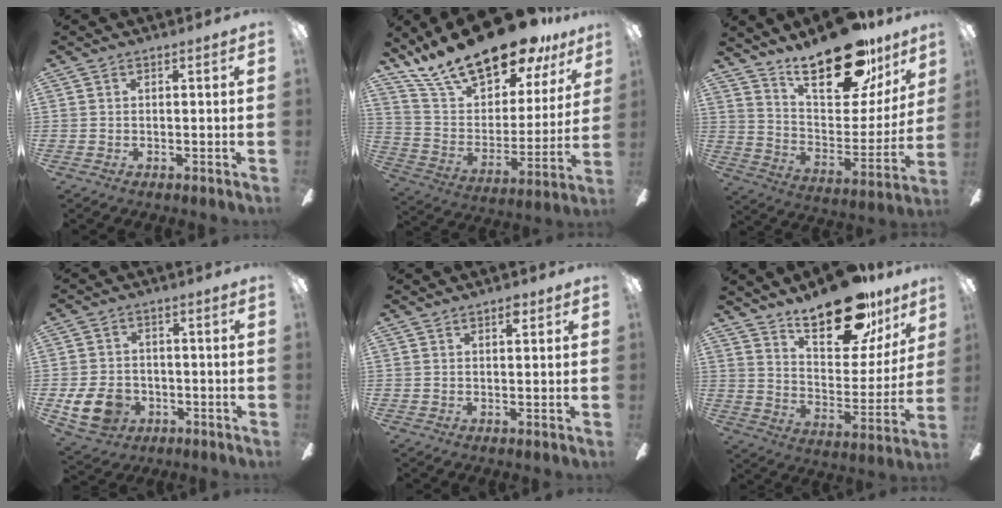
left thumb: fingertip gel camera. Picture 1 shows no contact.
{"total": 22.8, "force": [19.0, 7.4, 10.2], "torque": [-0.184, -0.133, 0.331]}
{"total": 25.3, "force": [19.0, 9.3, 13.9], "torque": [-0.212, -0.121, 0.322]}
{"total": 10.0, "force": [-3.1, 7.7, 5.5], "torque": [-0.134, 0.015, -0.056]}
{"total": 2.3, "force": [1.8, 0.8, 1.2], "torque": [-0.003, -0.008, 0.027]}
{"total": 22.6, "force": [17.4, 8.4, 11.6], "torque": [-0.177, -0.110, 0.295]}